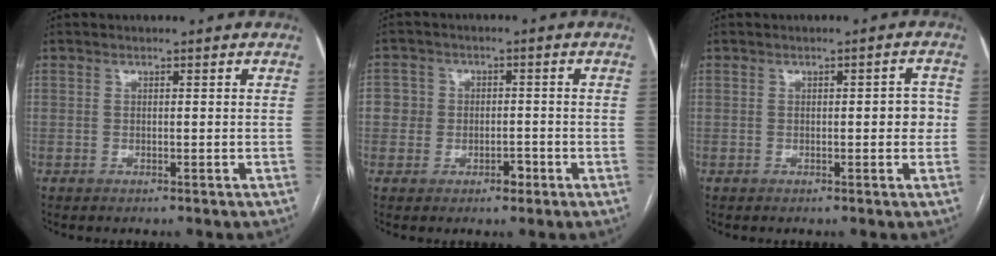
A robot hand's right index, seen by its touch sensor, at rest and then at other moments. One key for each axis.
{"total": 4.5, "fx": -1.1, "fy": 4.0, "fz": 1.5, "tx": -0.008, "ty": 0.013, "tz": -0.016}
{"total": 2.8, "fx": -0.1, "fy": 1.0, "fz": 2.6, "tx": -0.023, "ty": 0.005, "tz": -0.004}